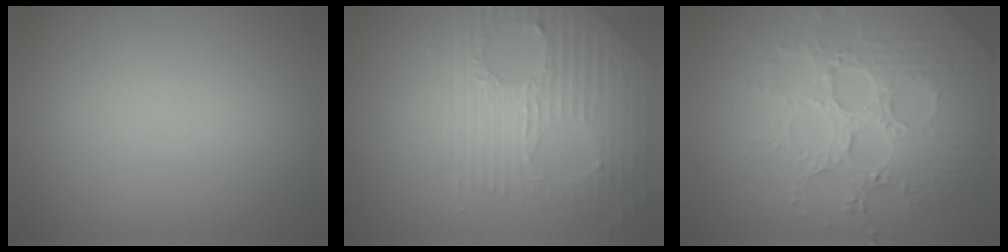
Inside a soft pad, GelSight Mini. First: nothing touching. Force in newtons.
{"total": 7.2, "press": 5.0, "slide": 5.3}
{"total": 6.4, "press": 5.1, "slide": 3.8}